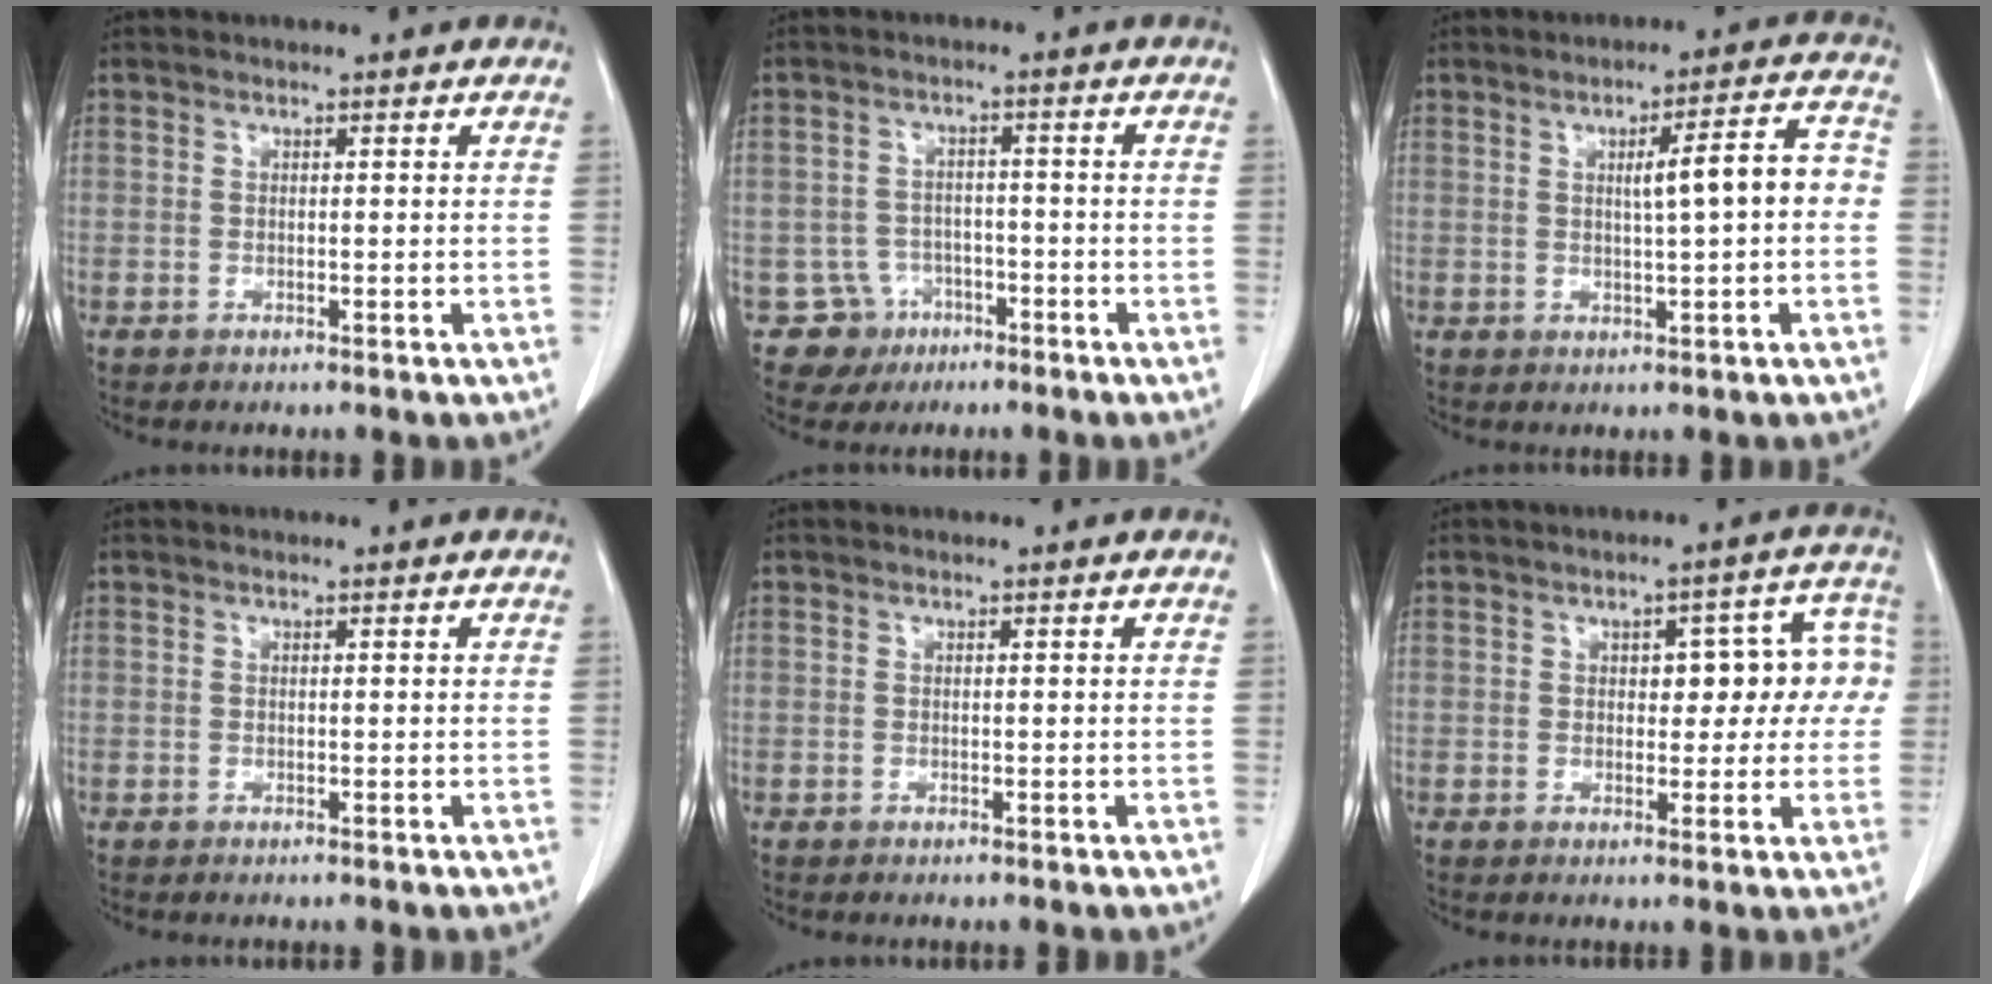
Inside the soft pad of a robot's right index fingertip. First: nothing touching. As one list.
[{"total": 5.1, "force": [-2.6, 4.3, -0.4], "torque": [0.010, 0.012, -0.038]}, {"total": 7.0, "force": [0.1, 0.8, 6.9], "torque": [-0.099, 0.020, 0.001]}, {"total": 0.0}, {"total": 0.0}, {"total": 7.9, "force": [0.8, 4.1, 6.7], "torque": [-0.065, 0.042, 0.012]}]